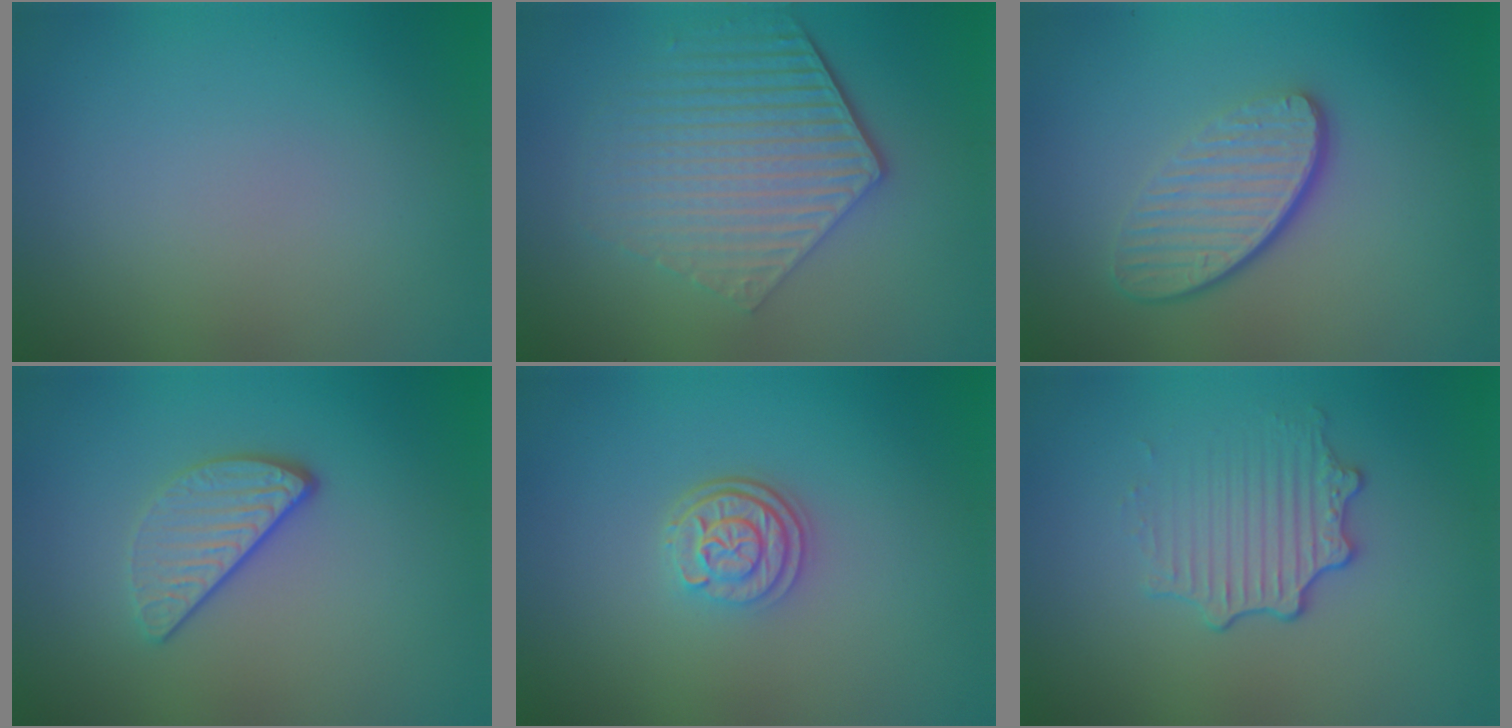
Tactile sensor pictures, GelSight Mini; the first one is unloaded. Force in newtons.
{"total": 6.2, "press": 4.5, "slide": 4.2}
{"total": 4.6, "press": 3.2, "slide": 3.3}
{"total": 3.0, "press": 2.4, "slide": 1.9}
{"total": 2.9, "press": 2.4, "slide": 1.7}
{"total": 3.2, "press": 2.7, "slide": 1.8}